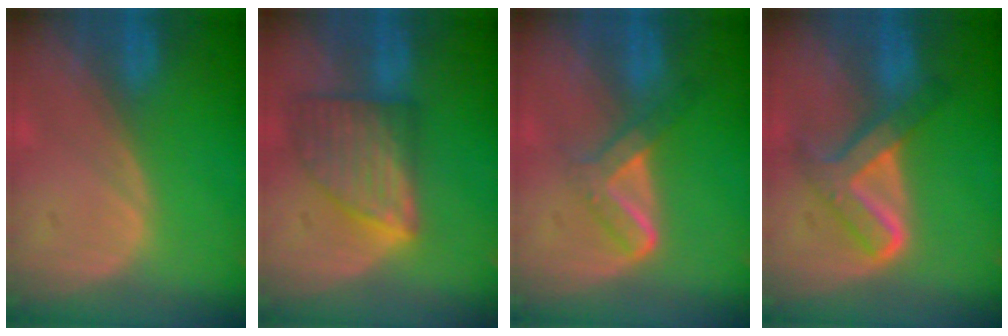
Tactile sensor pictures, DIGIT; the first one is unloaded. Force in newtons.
{"total": 8.1, "press": 7.3, "slide": 3.4}
{"total": 5.2, "press": 4.6, "slide": 2.4}
{"total": 6.4, "press": 6.4, "slide": 0.4}